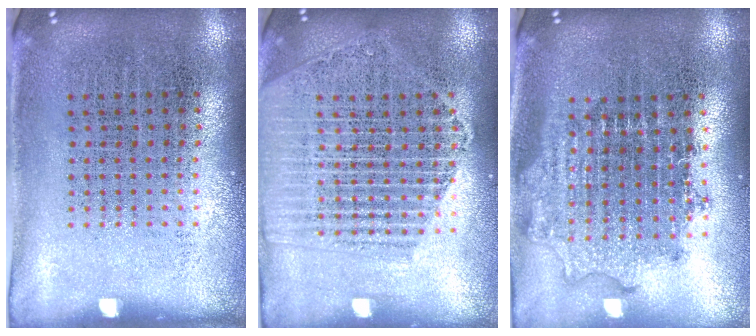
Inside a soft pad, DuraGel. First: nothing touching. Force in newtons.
{"total": 1.9, "press": 1.8, "slide": 0.7}
{"total": 1.8, "press": 1.5, "slide": 1.0}